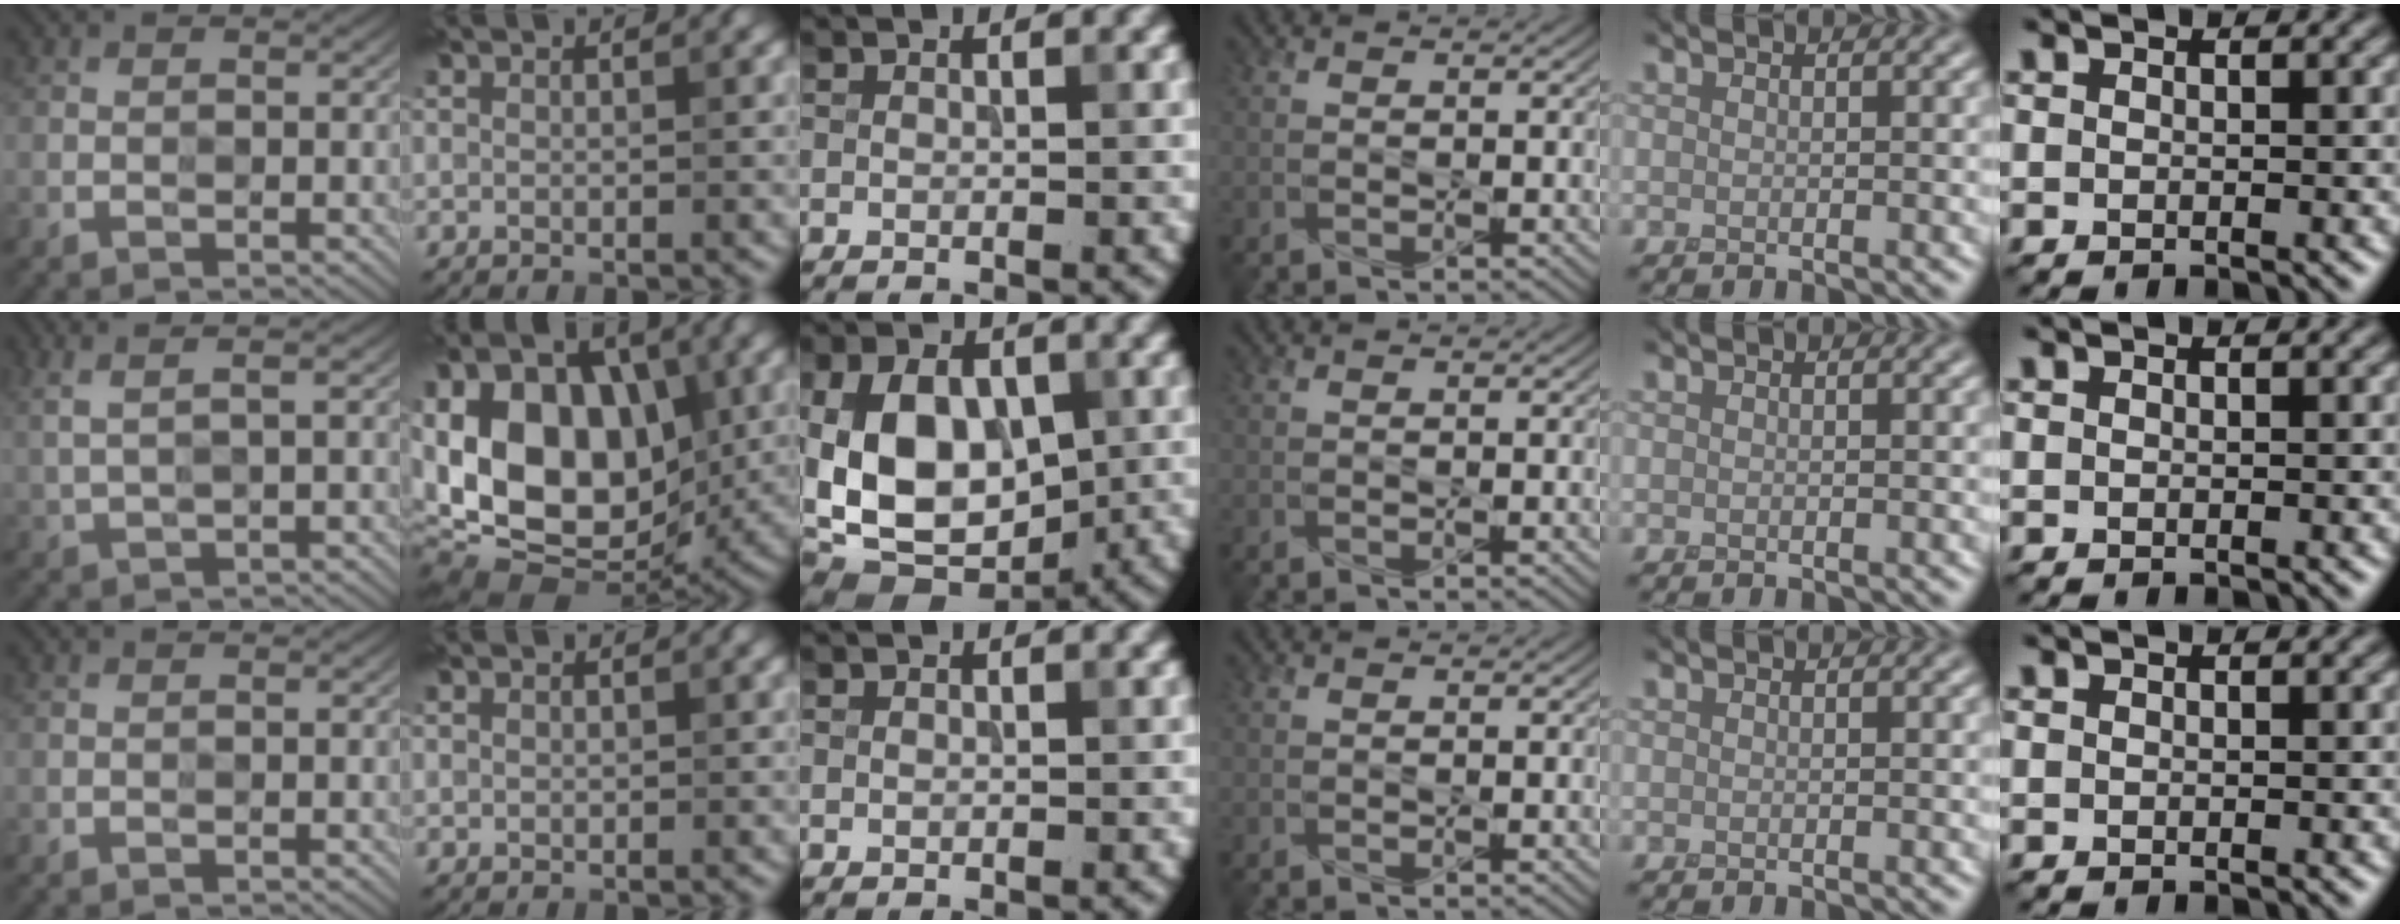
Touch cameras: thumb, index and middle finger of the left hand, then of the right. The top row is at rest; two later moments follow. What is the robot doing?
{"motion": "press", "object": "memory foam"}